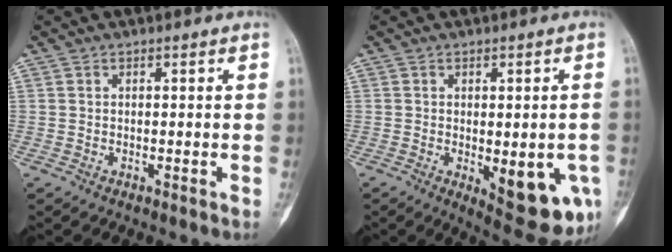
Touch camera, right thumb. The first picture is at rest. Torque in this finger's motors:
{"motor_torque": [-0.08, 0.85, 0.32, 0.32, 0.07]}